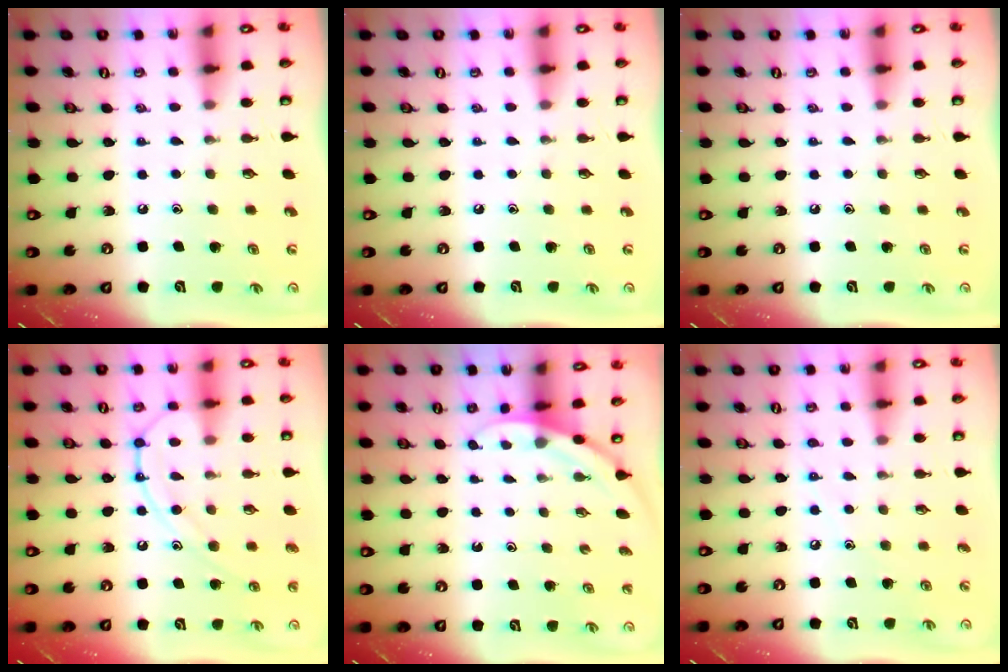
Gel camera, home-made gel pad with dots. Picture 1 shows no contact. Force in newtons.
{"total": 0.0}
{"total": 0.0}
{"total": 13.2, "press": 13.2, "slide": 1.2}
{"total": 4.1, "press": 4.1, "slide": 0.3}
{"total": 5.8, "press": 5.8, "slide": 0.8}